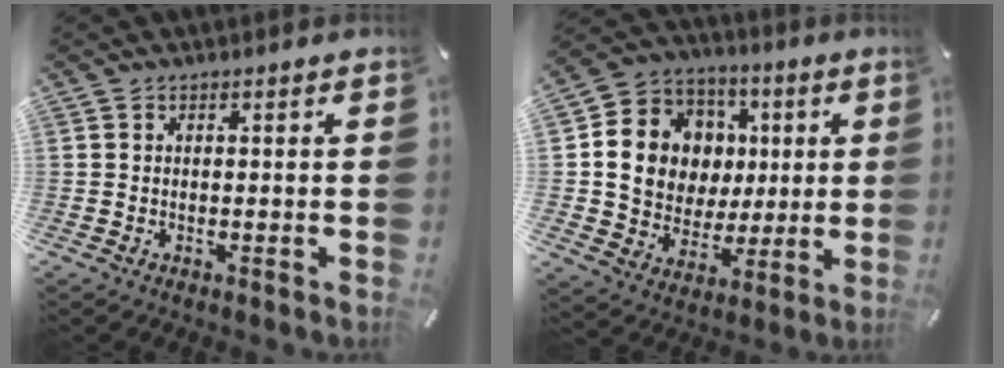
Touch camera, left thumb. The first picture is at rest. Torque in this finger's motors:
{"motor_torque": [1.49, 1.44, 0.73, 0.24, 0.45]}